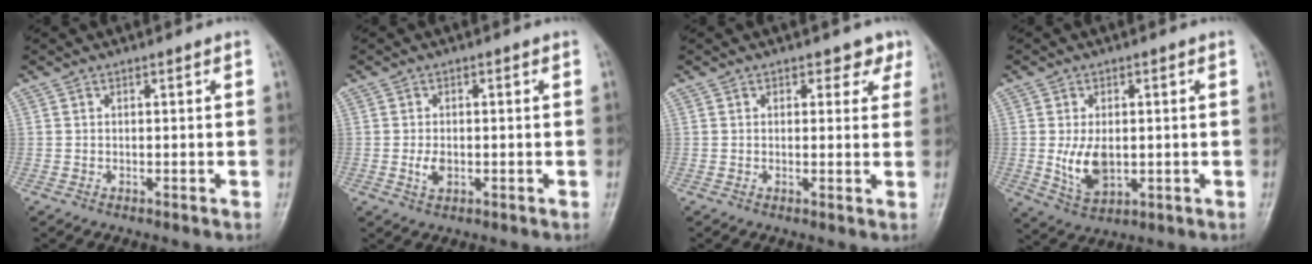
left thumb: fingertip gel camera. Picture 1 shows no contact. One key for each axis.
{"total": 2.5, "fx": -0.6, "fy": 1.6, "fz": 1.9, "tx": -0.035, "ty": -0.001, "tz": -0.010}
{"total": 3.1, "fx": 2.1, "fy": 2.2, "fz": 0.8, "tx": 0.021, "ty": -0.010, "tz": 0.016}
{"total": 7.0, "fx": -0.4, "fy": 4.3, "fz": 5.5, "tx": -0.091, "ty": -0.010, "tz": 0.006}